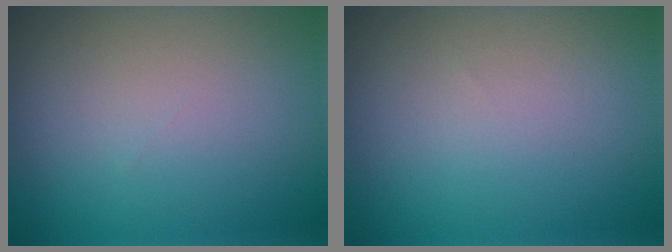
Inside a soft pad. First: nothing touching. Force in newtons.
{"total": 0.0}